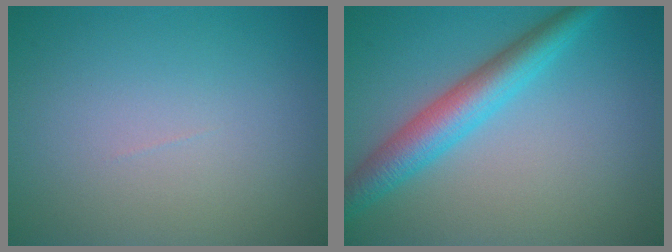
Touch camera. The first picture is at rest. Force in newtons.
{"total": 5.1, "press": 5.1, "slide": 0.1}